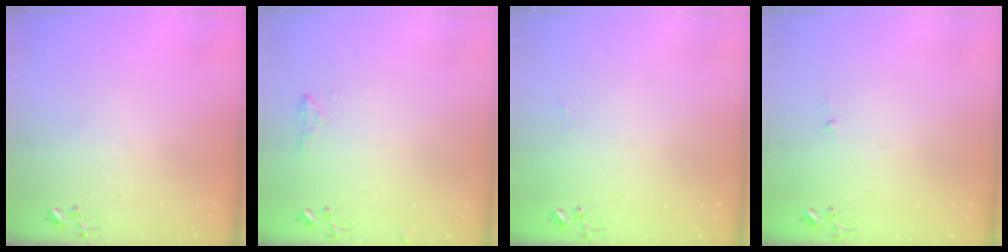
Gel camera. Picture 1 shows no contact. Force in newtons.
{"total": 6.4, "press": 6.3, "slide": 0.8}
{"total": 3.8, "press": 3.8, "slide": 0.6}
{"total": 2.6, "press": 2.5, "slide": 0.4}